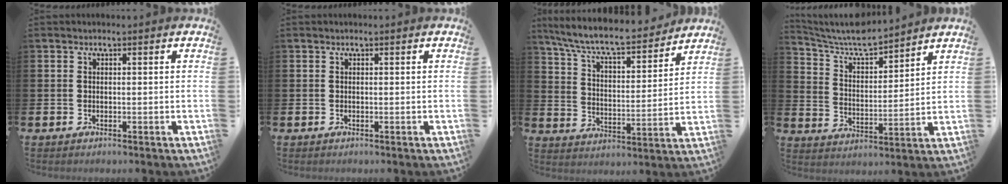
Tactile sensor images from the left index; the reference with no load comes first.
{"total": 0.0}
{"total": 8.7, "force": [8.0, 1.4, 3.1], "torque": [-0.088, -0.062, 0.134]}
{"total": 7.2, "force": [6.9, 0.8, 2.0], "torque": [-0.073, -0.046, 0.119]}